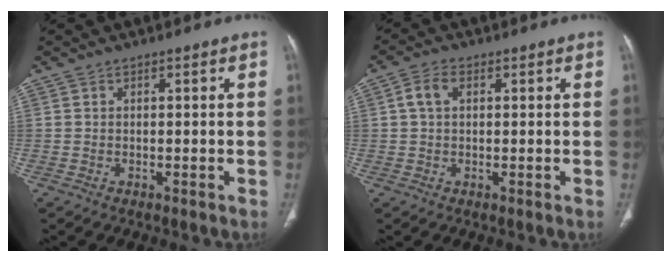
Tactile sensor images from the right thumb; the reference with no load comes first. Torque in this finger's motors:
{"motor_torque": [-0.16, 0.18, 0.42, -0.07, 0.14]}